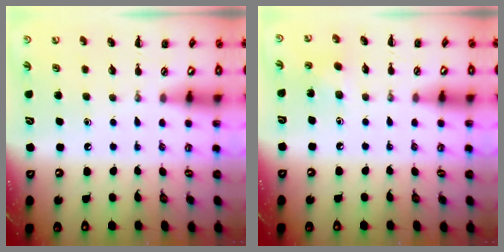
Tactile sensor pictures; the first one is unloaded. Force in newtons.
{"total": 2.8, "press": 2.7, "slide": 0.9}